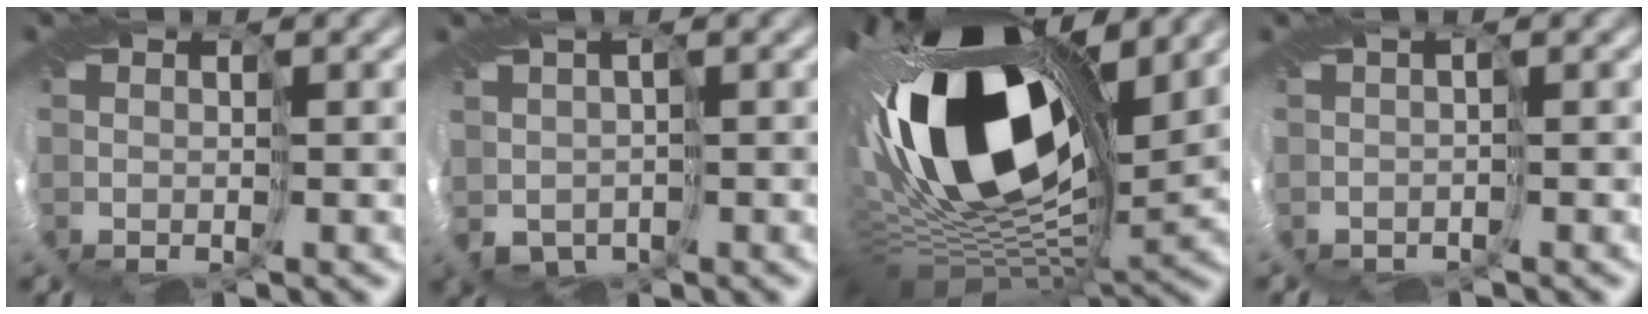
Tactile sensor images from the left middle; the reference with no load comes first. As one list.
[{"total": 2.5, "force": [0.2, 2.3, 1.1], "torque": [-0.025, 0.006, 0.017]}, {"total": 20.0, "force": [4.0, 11.4, 15.9], "torque": [-0.300, -0.010, 0.068]}, {"total": 0.8, "force": [0.2, 0.6, 0.4], "torque": [-0.008, 0.007, 0.008]}]